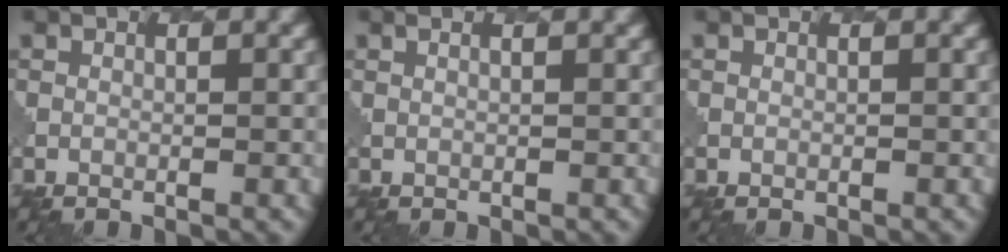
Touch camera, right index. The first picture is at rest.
{"total": 1.2, "force": [0.7, 0.5, 0.9], "torque": [-0.006, -0.005, 0.008]}
{"total": 0.0}